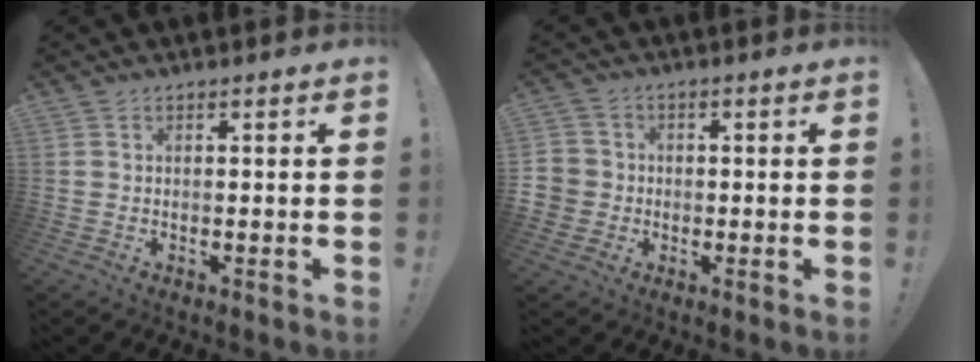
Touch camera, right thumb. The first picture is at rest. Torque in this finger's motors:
{"motor_torque": [0.50, -0.08, 0.52, -0.59, 0.06]}